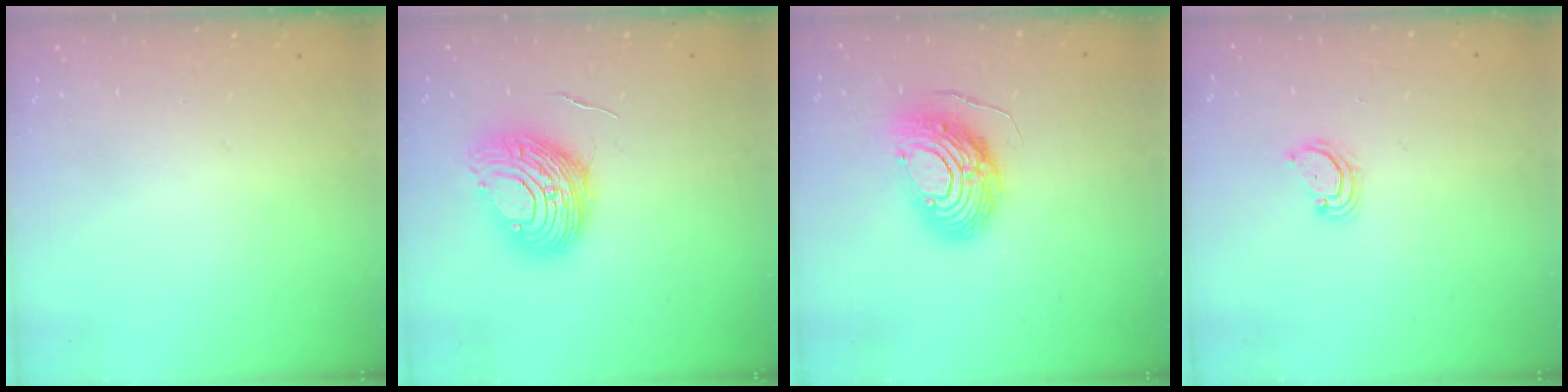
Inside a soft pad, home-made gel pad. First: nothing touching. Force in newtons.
{"total": 10.8, "press": 10.8, "slide": 1.1}
{"total": 12.8, "press": 12.7, "slide": 1.3}
{"total": 2.9, "press": 2.9, "slide": 0.2}